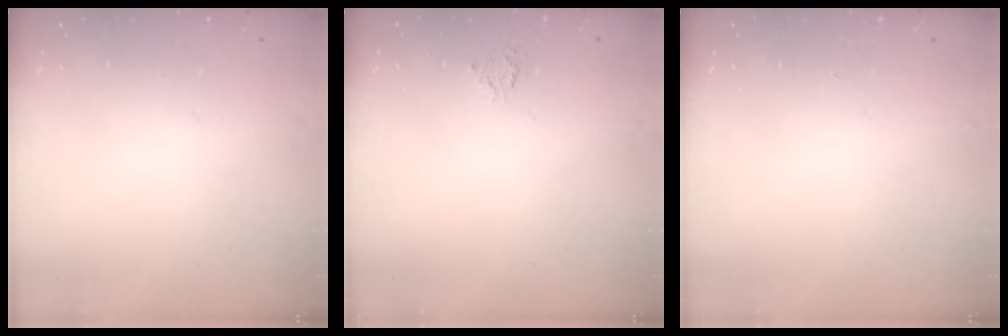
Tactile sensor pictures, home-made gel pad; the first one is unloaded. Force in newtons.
{"total": 3.0, "press": 3.0, "slide": 0.4}
{"total": 0.0}